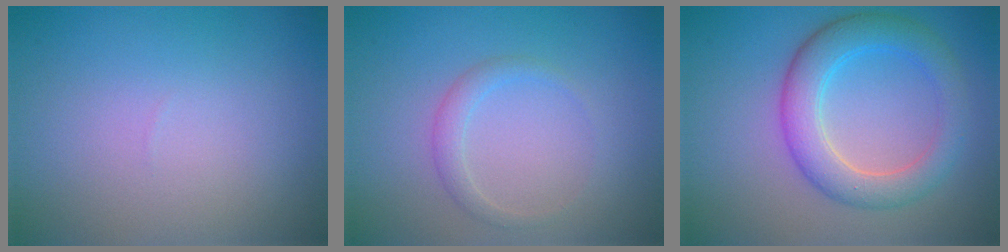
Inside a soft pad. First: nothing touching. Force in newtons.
{"total": 1.4, "press": 1.4, "slide": 0.0}
{"total": 5.0, "press": 5.0, "slide": 0.3}